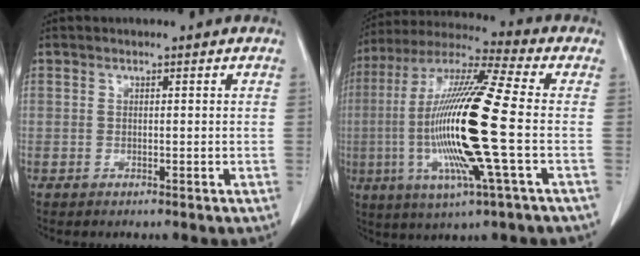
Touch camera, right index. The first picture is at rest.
{"total": 20.0, "force": [-2.8, 0.5, 19.8], "torque": [-0.410, -0.010, -0.061]}